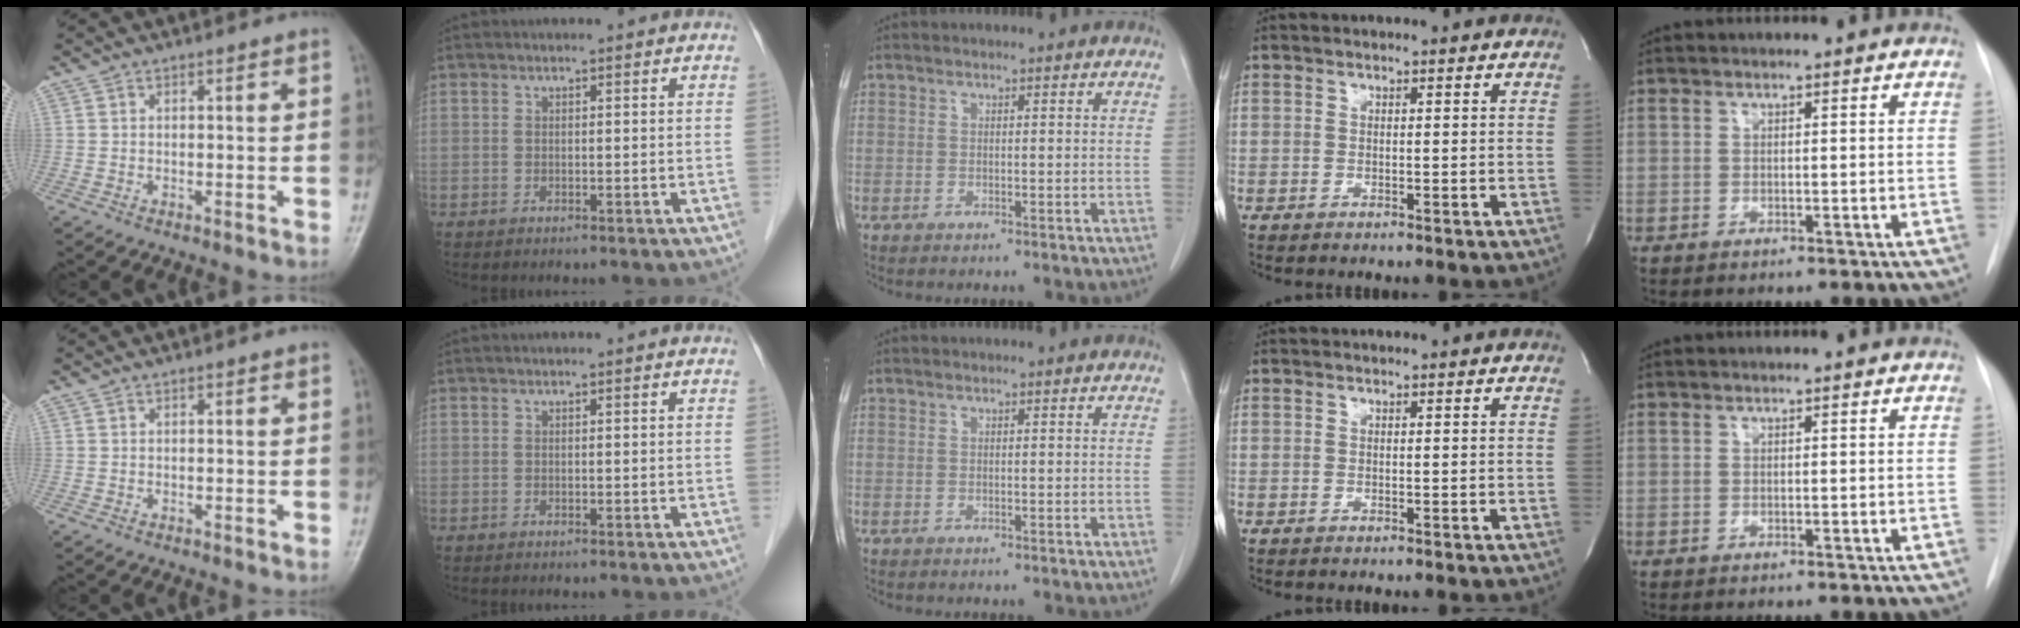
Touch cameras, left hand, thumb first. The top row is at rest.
{}